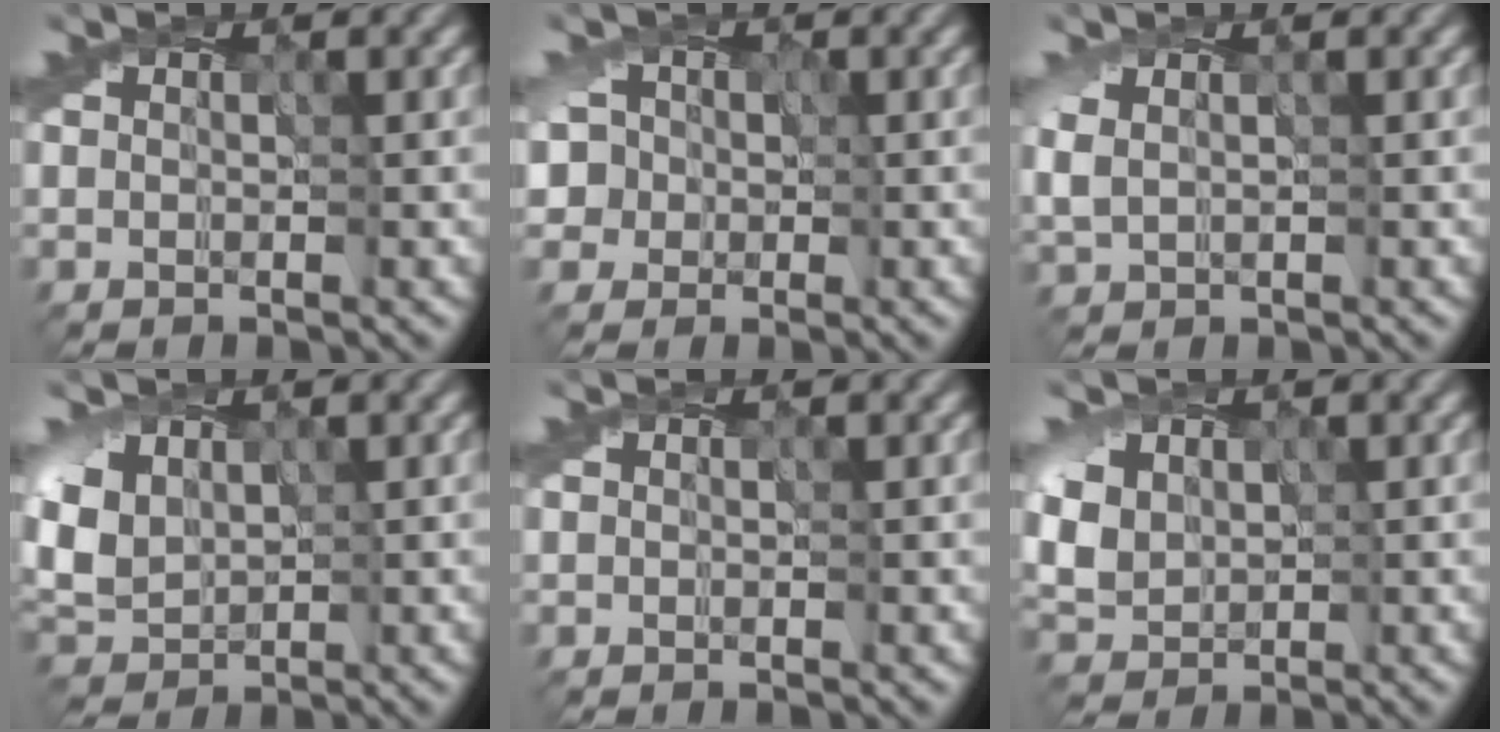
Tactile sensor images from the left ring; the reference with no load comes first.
{"total": 5.7, "force": [-1.5, 5.4, 1.1], "torque": [-0.019, 0.020, -0.060]}
{"total": 1.5, "force": [0.7, 0.9, 0.9], "torque": [-0.025, 0.004, 0.014]}
{"total": 4.7, "force": [1.8, 3.5, 2.6], "torque": [-0.086, 0.015, 0.043]}
{"total": 0.0}
{"total": 4.2, "force": [1.6, 3.4, 1.9], "torque": [-0.066, 0.023, 0.035]}